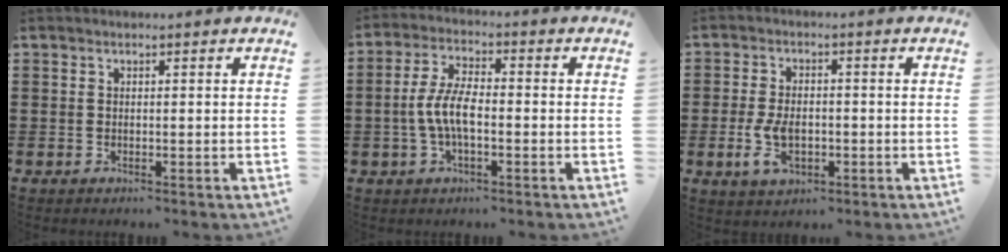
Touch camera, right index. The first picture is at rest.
{"total": 6.2, "force": [-1.3, 2.4, 5.6], "torque": [-0.133, -0.004, -0.033]}
{"total": 5.4, "force": [-1.3, 2.9, 4.3], "torque": [-0.105, -0.006, -0.027]}